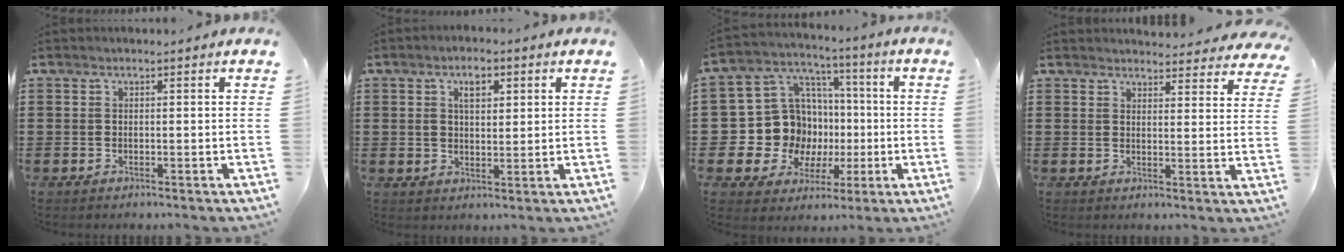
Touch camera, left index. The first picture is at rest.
{"total": 4.1, "force": [1.7, 2.1, 3.1], "torque": [-0.059, 0.010, 0.026]}
{"total": 12.8, "force": [-1.2, 12.1, 4.1], "torque": [-0.118, -0.008, -0.007]}
{"total": 3.6, "force": [3.5, 0.4, 0.4], "torque": [-0.004, -0.020, 0.063]}